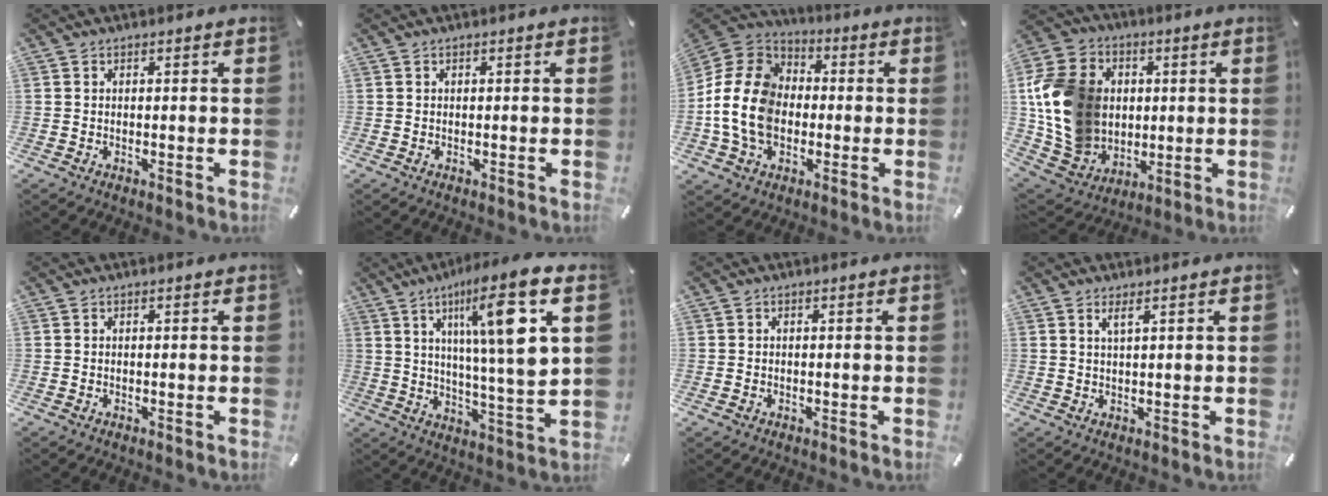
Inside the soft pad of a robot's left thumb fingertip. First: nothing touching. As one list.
[{"total": 0.0}, {"total": 15.8, "force": [-2.6, 13.0, 8.5], "torque": [-0.208, 0.025, -0.049]}, {"total": 17.9, "force": [1.3, 15.3, 9.1], "torque": [-0.196, -0.001, 0.033]}, {"total": 0.0}, {"total": 17.2, "force": [7.9, 2.8, 15.1], "torque": [-0.234, -0.037, 0.109]}, {"total": 0.5, "force": [-0.2, 0.4, 0.3], "torque": [-0.004, 0.001, -0.005]}, {"total": 2.0, "force": [1.4, 0.1, 1.4], "torque": [-0.030, 0.001, 0.024]}]